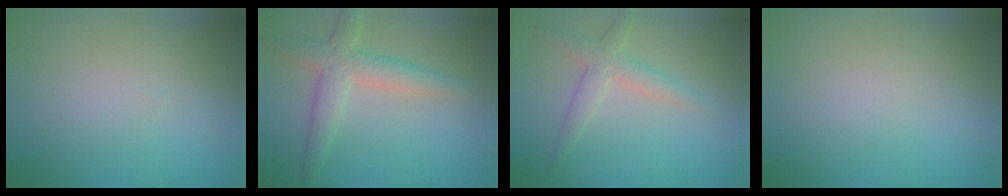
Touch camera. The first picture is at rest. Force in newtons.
{"total": 3.8, "press": 3.8, "slide": 0.2}
{"total": 2.4, "press": 2.4, "slide": 0.1}
{"total": 0.0}